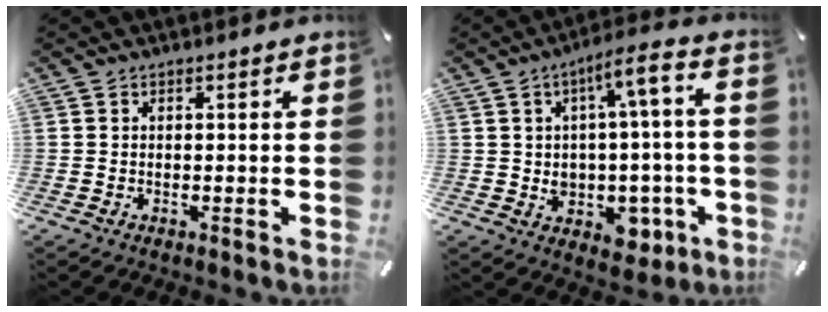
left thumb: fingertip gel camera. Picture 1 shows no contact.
{"total": 10.0, "force": [0.4, 6.0, 8.0], "torque": [-0.104, -0.003, 0.007]}